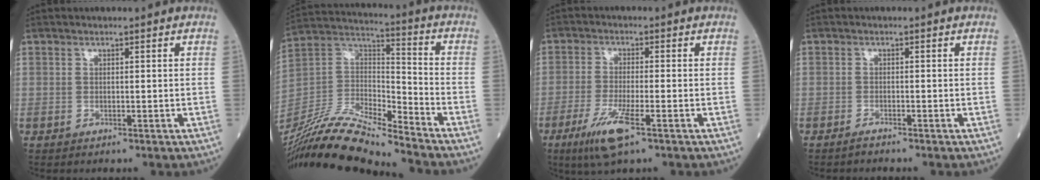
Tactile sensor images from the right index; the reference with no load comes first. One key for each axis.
{"total": 18.4, "fx": -16.7, "fy": 0.9, "fz": 7.6, "tx": -0.161, "ty": 0.013, "tz": -0.314}
{"total": 7.0, "fx": -3.8, "fy": 0.6, "fz": 5.8, "tx": -0.122, "ty": -0.018, "tz": -0.069}
{"total": 0.9, "fx": -0.8, "fy": -0.1, "fz": 0.3, "tx": -0.010, "ty": -0.002, "tz": -0.012}